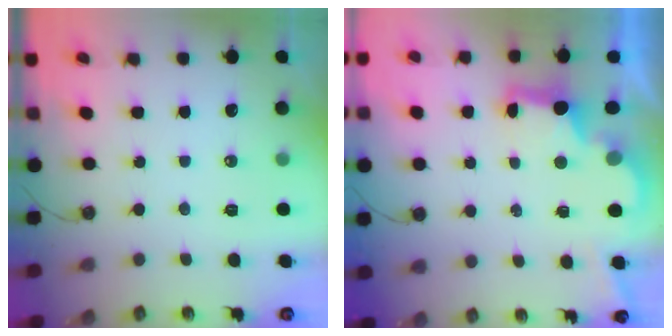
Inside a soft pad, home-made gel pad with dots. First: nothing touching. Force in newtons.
{"total": 2.9, "press": 2.7, "slide": 0.9}